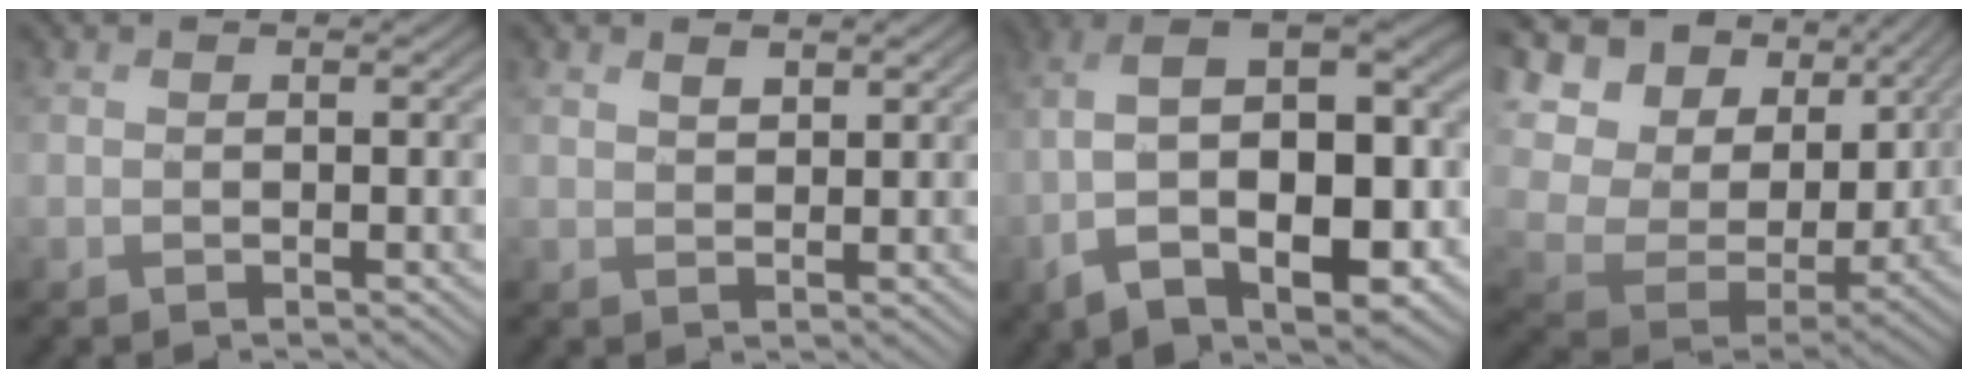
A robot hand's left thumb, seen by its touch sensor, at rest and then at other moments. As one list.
[{"total": 1.7, "force": [1.2, 0.8, 0.9], "torque": [-0.018, -0.003, 0.032]}, {"total": 17.1, "force": [-4.4, 8.7, 14.0], "torque": [-0.247, -0.020, -0.060]}, {"total": 15.2, "force": [4.9, 10.7, 9.7], "torque": [-0.245, -0.004, 0.126]}]